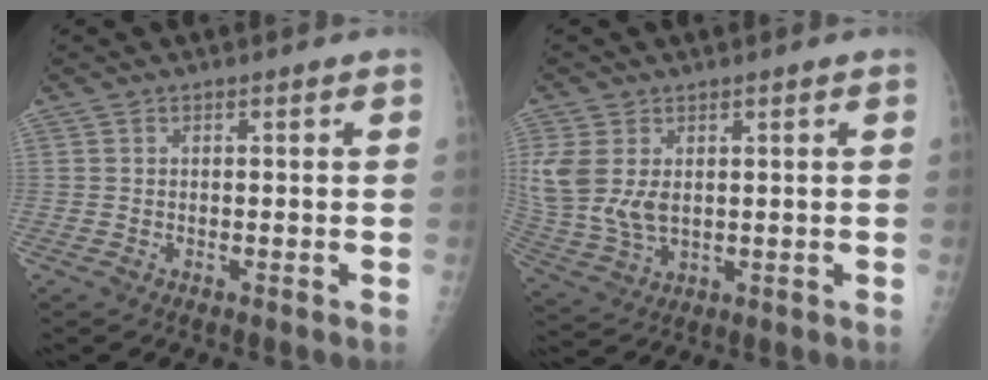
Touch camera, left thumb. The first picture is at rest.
{"total": 10.1, "force": [2.0, 6.7, 7.3], "torque": [-0.170, -0.009, 0.052]}